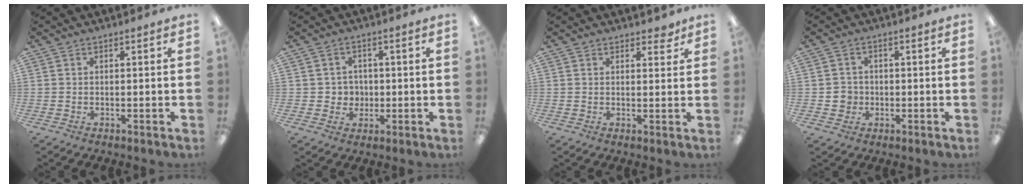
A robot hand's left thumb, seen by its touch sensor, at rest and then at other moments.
{"total": 3.9, "force": [0.2, 3.9, 0.3], "torque": [-0.003, 0.002, 0.000]}
{"total": 2.6, "force": [2.1, 1.2, 0.8], "torque": [-0.002, -0.006, 0.036]}
{"total": 3.4, "force": [-0.5, 3.4, 0.6], "torque": [-0.006, 0.003, -0.012]}